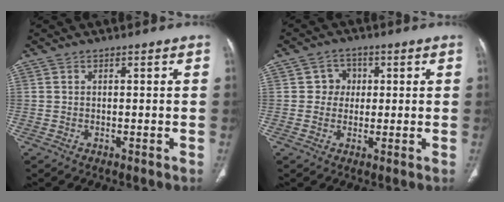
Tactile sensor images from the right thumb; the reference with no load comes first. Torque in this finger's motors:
{"motor_torque": [-0.11, 0.14, -0.13, -0.01, 0.05]}